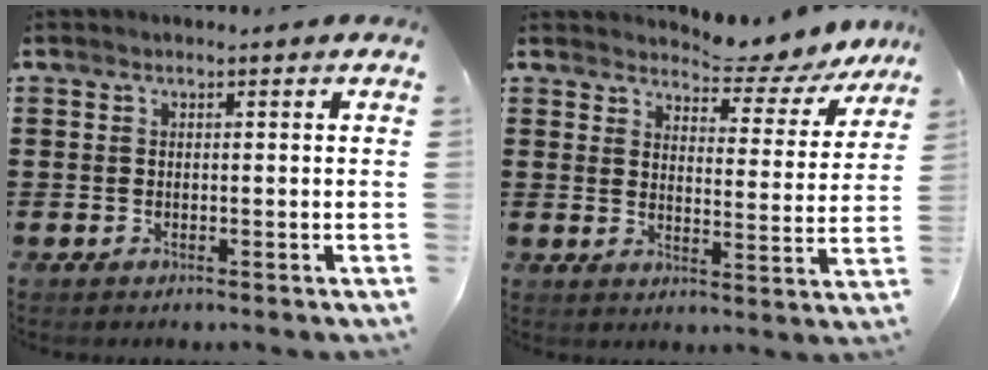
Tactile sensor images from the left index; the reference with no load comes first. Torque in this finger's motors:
{"motor_torque": [2.01, -0.13, 0.12, 0.03]}